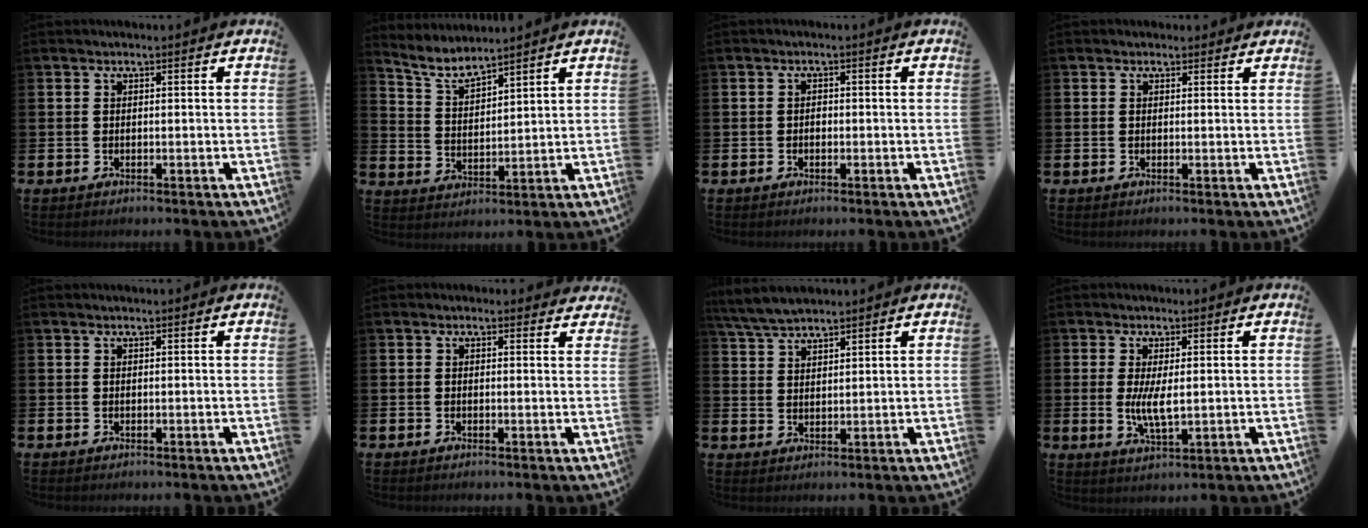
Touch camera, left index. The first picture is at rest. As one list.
[{"total": 5.3, "force": [5.0, 0.7, 1.6], "torque": [-0.055, -0.023, 0.091]}, {"total": 0.8, "force": [-0.3, 0.7, 0.4], "torque": [-0.008, 0.002, -0.007]}, {"total": 0.8, "force": [0.6, 0.5, 0.1], "torque": [0.005, 0.004, 0.008]}, {"total": 0.0}, {"total": 0.7, "force": [0.5, 0.5, 0.1], "torque": [0.005, 0.003, 0.007]}, {"total": 5.0, "force": [4.8, 0.8, 1.5], "torque": [-0.049, -0.011, 0.090]}, {"total": 4.3, "force": [0.5, 1.4, 4.0], "torque": [-0.071, -0.001, 0.007]}]